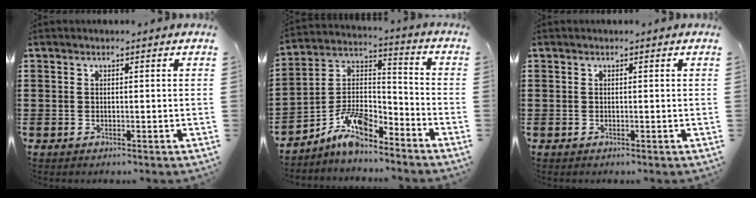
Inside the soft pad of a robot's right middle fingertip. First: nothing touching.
{"total": 9.4, "force": [-7.6, 3.0, 4.7], "torque": [-0.102, 0.011, -0.149]}
{"total": 0.0}